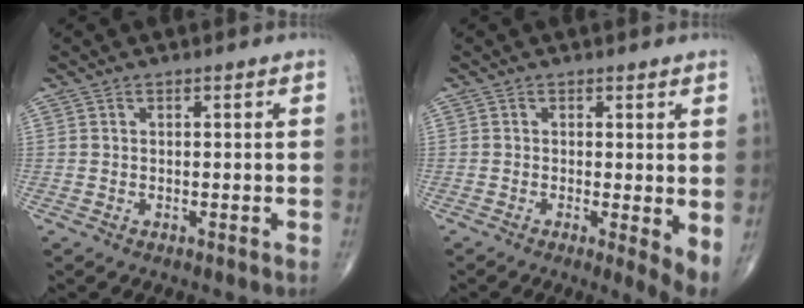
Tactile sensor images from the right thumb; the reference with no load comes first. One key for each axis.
{"total": 4.2, "fx": 0.0, "fy": 0.9, "fz": 4.1, "tx": -0.065, "ty": -0.014, "tz": -0.004}